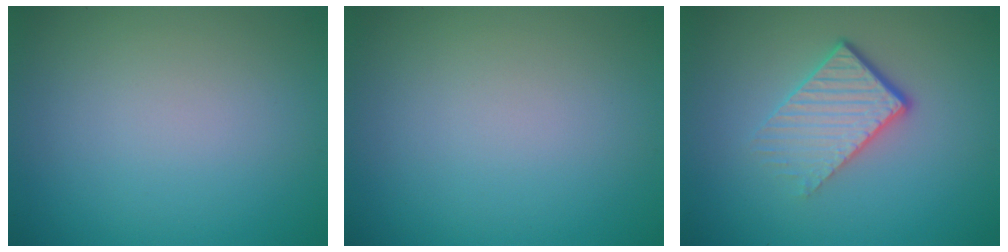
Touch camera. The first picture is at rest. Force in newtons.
{"total": 0.0}
{"total": 4.4, "press": 2.8, "slide": 3.4}